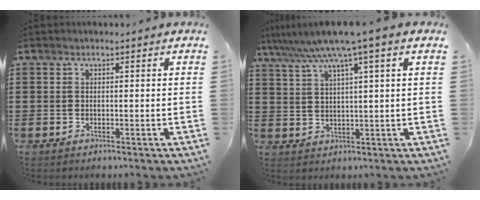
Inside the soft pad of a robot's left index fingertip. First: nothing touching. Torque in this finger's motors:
{"motor_torque": [1.88, -0.25, 1.05, 0.17]}